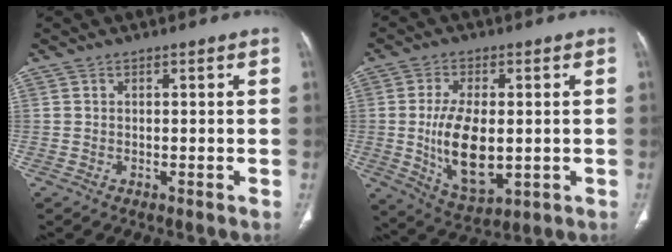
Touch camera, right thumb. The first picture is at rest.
{"total": 12.9, "force": [-0.8, 6.6, 11.0], "torque": [-0.195, -0.015, 0.000]}